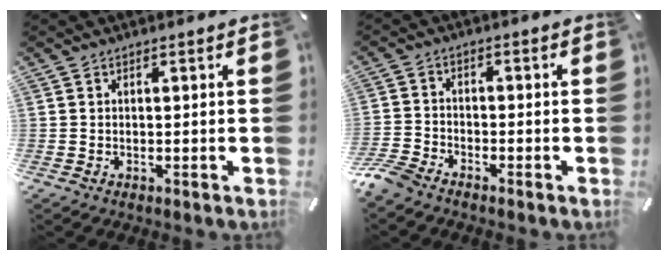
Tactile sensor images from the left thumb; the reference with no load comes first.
{"total": 4.8, "force": [-4.1, 1.8, 1.8], "torque": [-0.059, 0.008, -0.087]}